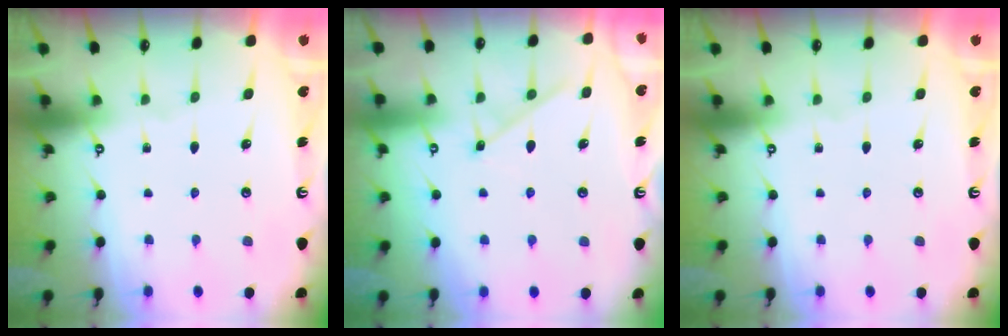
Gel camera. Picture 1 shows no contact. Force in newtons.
{"total": 6.4, "press": 6.4, "slide": 0.7}
{"total": 0.0}